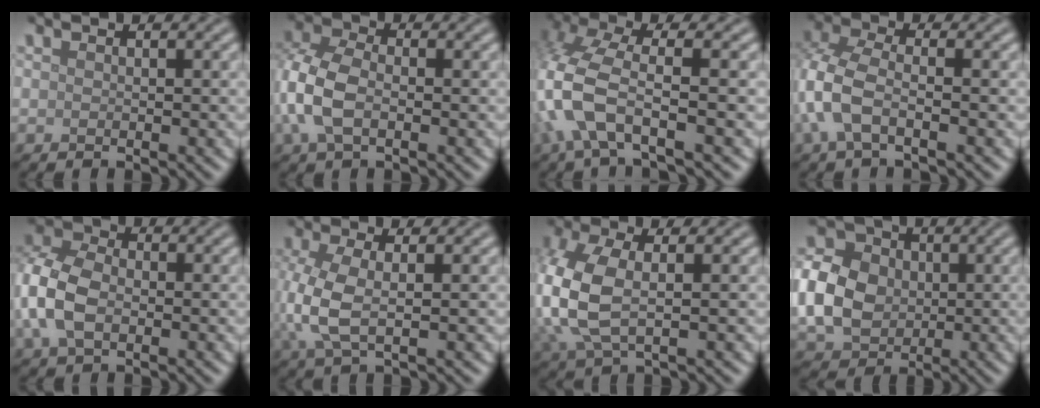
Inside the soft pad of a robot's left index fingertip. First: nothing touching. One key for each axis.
{"total": 5.7, "fx": -0.8, "fy": 3.7, "fz": 4.3, "tx": -0.113, "ty": 0.002, "tz": -0.026}
{"total": 6.9, "fx": -2.1, "fy": 2.8, "fz": 5.9, "tx": -0.141, "ty": 0.008, "tz": -0.057}
{"total": 5.0, "fx": -1.1, "fy": 2.5, "fz": 4.2, "tx": -0.110, "ty": 0.006, "tz": -0.031}
{"total": 6.6, "fx": -0.9, "fy": 4.6, "fz": 4.6, "tx": -0.116, "ty": 0.000, "tz": -0.027}
{"total": 5.0, "fx": -0.1, "fy": 2.3, "fz": 4.4, "tx": -0.119, "ty": -0.004, "tz": -0.004}
{"total": 7.1, "fx": 0.3, "fy": 4.0, "fz": 5.8, "tx": -0.158, "ty": -0.001, "tz": 0.006}
{"total": 6.8, "fx": -0.1, "fy": 5.6, "fz": 3.8, "tx": -0.090, "ty": 0.007, "tz": -0.010}